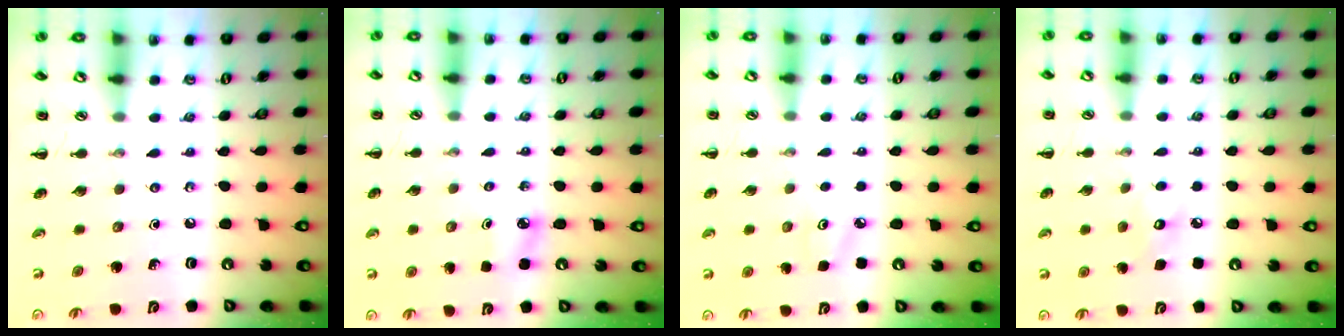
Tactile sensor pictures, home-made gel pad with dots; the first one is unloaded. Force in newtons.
{"total": 4.4, "press": 4.3, "slide": 1.2}
{"total": 4.8, "press": 4.6, "slide": 1.3}
{"total": 6.4, "press": 6.3, "slide": 1.3}